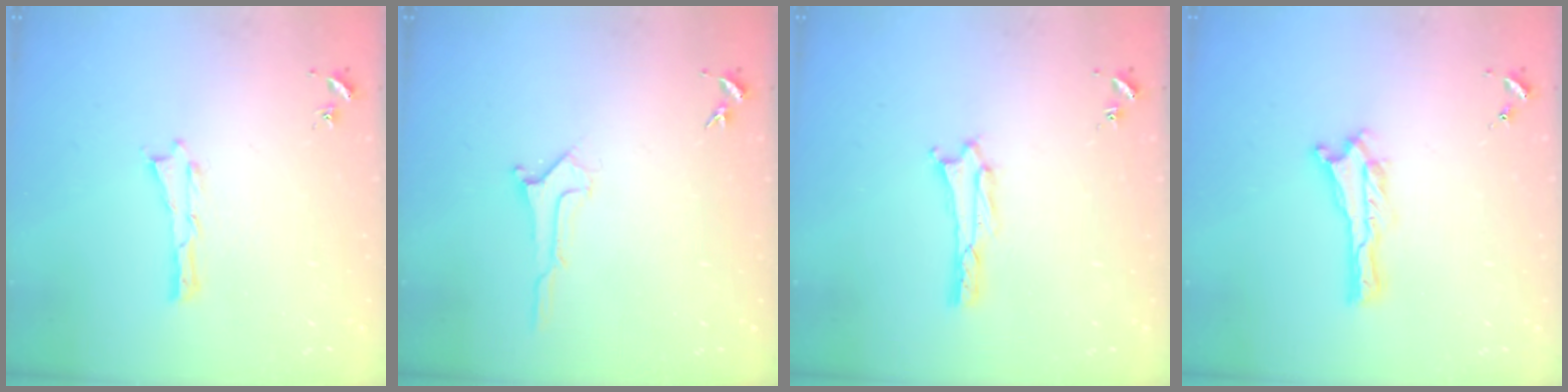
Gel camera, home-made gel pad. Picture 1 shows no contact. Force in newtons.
{"total": 1.0, "press": 1.0, "slide": 0.0}
{"total": 1.6, "press": 1.6, "slide": 0.2}
{"total": 0.0}